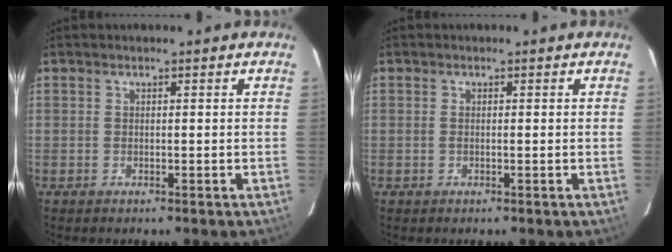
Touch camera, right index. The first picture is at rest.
{"total": 0.6, "force": [0.0, 0.1, 0.6], "torque": [-0.015, -0.001, 0.000]}